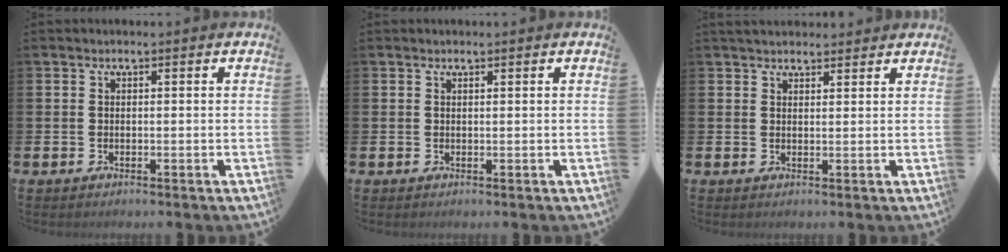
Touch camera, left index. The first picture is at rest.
{"total": 0.5, "force": [0.5, 0.1, 0.2], "torque": [0.007, -0.004, 0.007]}
{"total": 2.8, "force": [2.6, 0.8, 0.4], "torque": [0.000, -0.010, 0.046]}